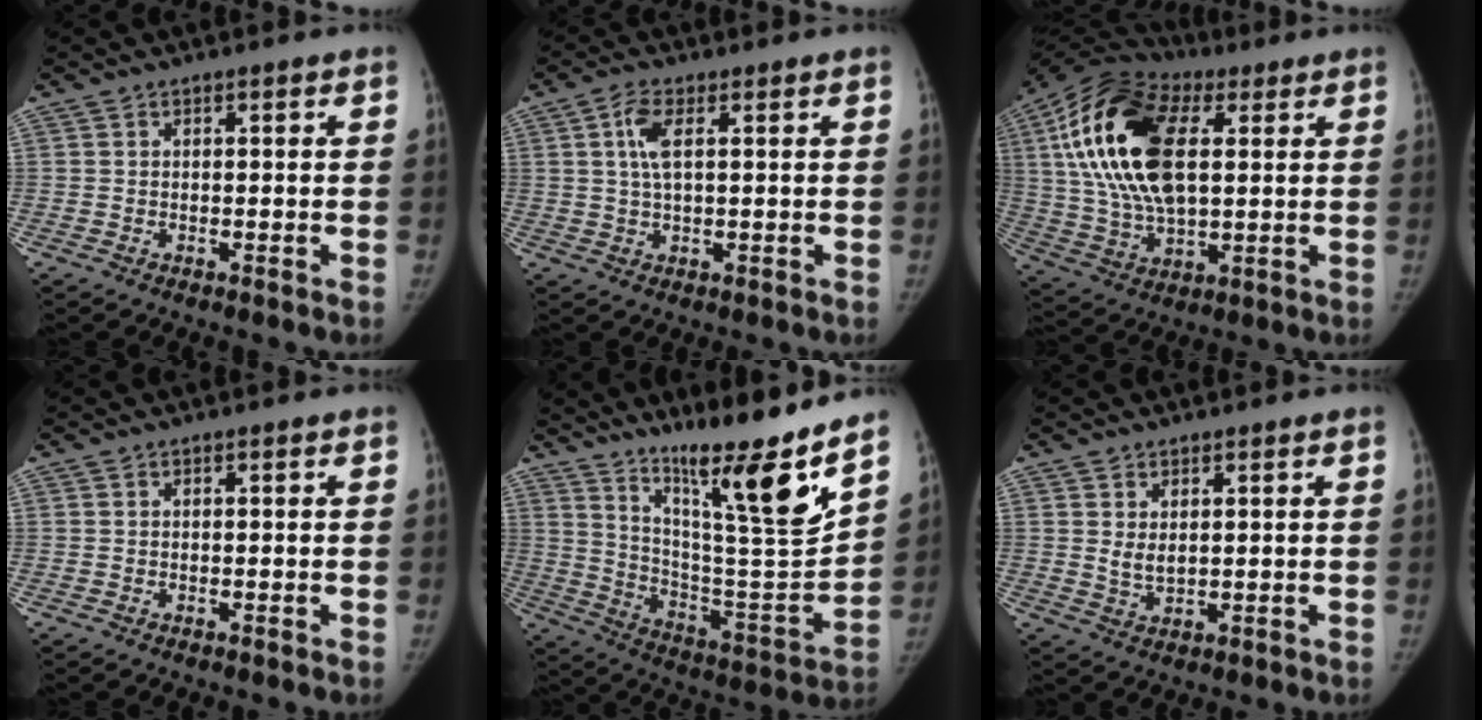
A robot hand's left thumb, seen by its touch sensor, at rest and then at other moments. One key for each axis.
{"total": 4.7, "fx": 1.3, "fy": 1.9, "fz": 4.1, "tx": -0.089, "ty": 0.004, "tz": 0.023}
{"total": 22.7, "fx": 5.2, "fy": 12.1, "fz": 18.5, "tx": -0.355, "ty": 0.000, "tz": 0.084}
{"total": 0.0}
{"total": 21.0, "fx": 15.1, "fy": 0.9, "fz": 14.6, "tx": -0.192, "ty": -0.094, "tz": 0.264}
{"total": 2.6, "fx": 0.9, "fy": 1.4, "fz": 2.0, "tx": -0.029, "ty": -0.016, "tz": 0.022}